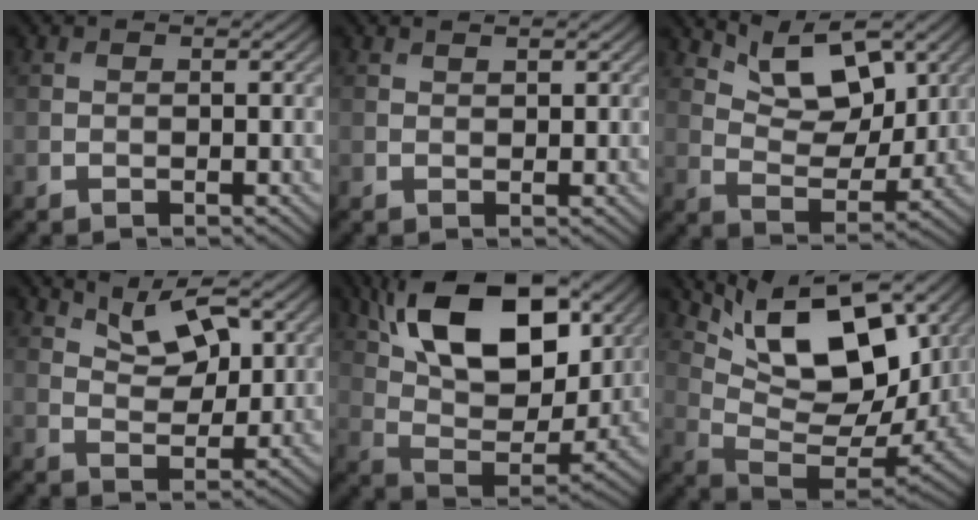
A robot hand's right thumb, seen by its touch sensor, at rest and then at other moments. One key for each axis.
{"total": 0.7, "fx": 0.7, "fy": 0.1, "fz": 0.3, "tx": -0.009, "ty": 0.001, "tz": 0.014}
{"total": 9.4, "fx": 5.7, "fy": 4.3, "fz": 6.2, "tx": -0.103, "ty": -0.013, "tz": 0.097}
{"total": 5.9, "fx": 3.6, "fy": 2.6, "fz": 4.0, "tx": -0.065, "ty": -0.008, "tz": 0.067}
{"total": 17.4, "fx": 8.1, "fy": 8.7, "fz": 12.6, "tx": -0.228, "ty": 0.008, "tz": 0.126}
{"total": 15.6, "fx": 7.4, "fy": 6.8, "fz": 11.9, "tx": -0.211, "ty": 0.003, "tz": 0.126}